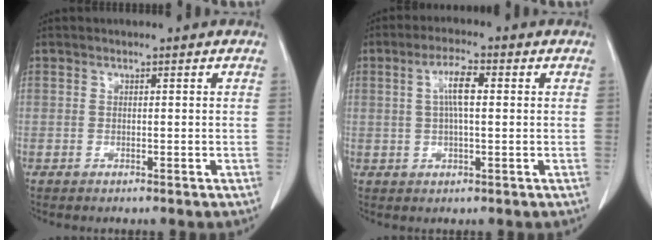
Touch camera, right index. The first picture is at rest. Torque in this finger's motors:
{"motor_torque": [0.07, 0.19, 0.03, 0.03]}